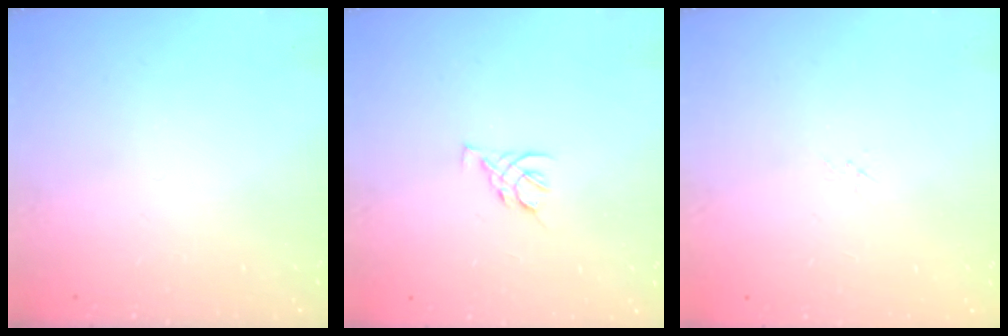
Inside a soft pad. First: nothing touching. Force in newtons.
{"total": 3.2, "press": 3.2, "slide": 0.7}
{"total": 1.7, "press": 1.6, "slide": 0.2}